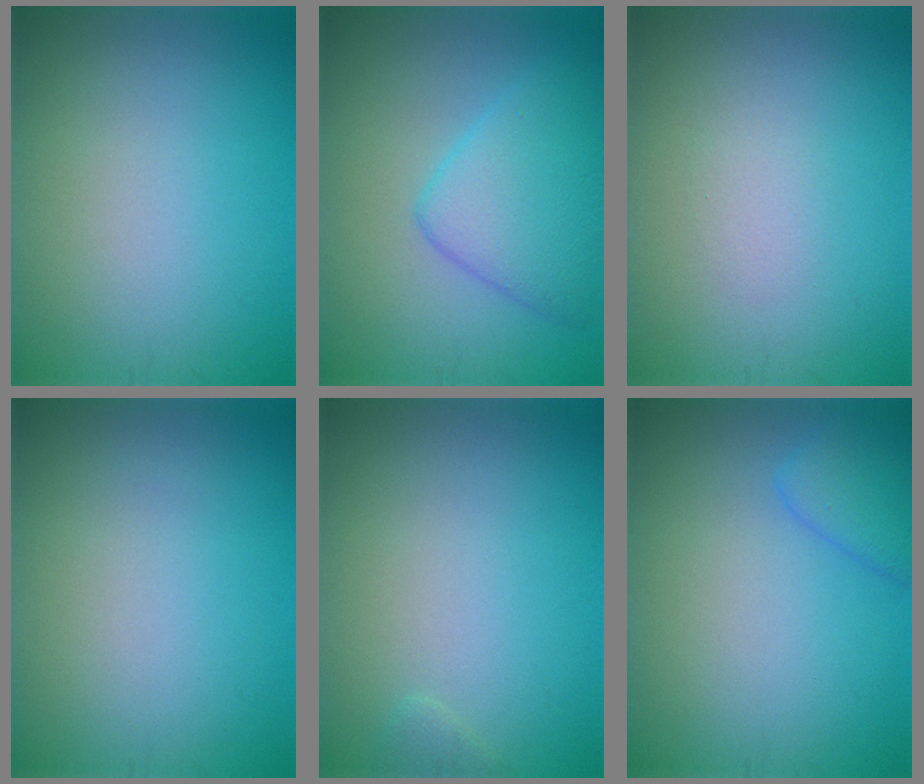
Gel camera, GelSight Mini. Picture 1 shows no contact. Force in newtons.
{"total": 5.3, "press": 5.3, "slide": 0.2}
{"total": 1.1, "press": 1.1, "slide": 0.1}
{"total": 0.0}
{"total": 0.6, "press": 0.6, "slide": 0.1}
{"total": 2.5, "press": 2.5, "slide": 0.2}